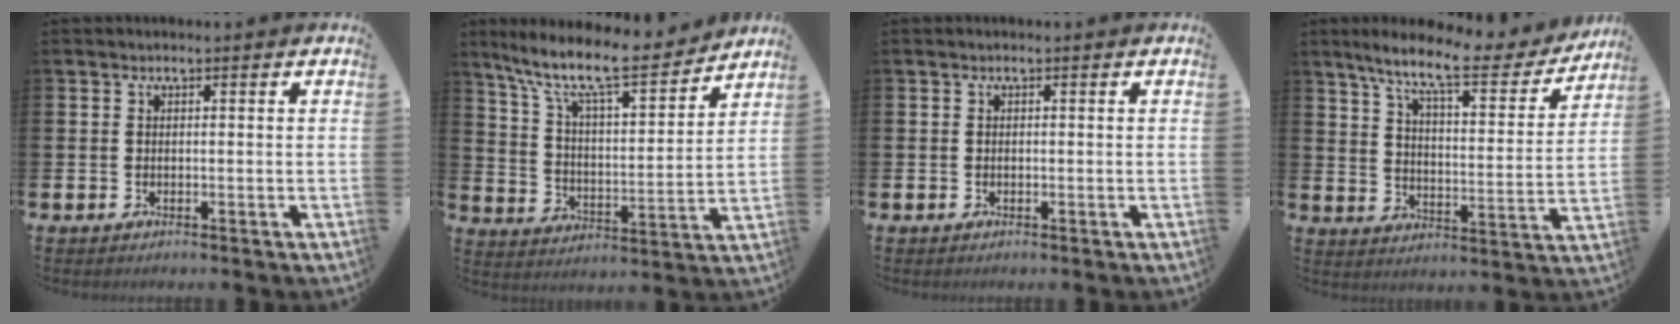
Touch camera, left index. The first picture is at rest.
{"total": 10.8, "force": [9.3, 1.9, 5.2], "torque": [-0.128, -0.062, 0.154]}
{"total": 0.0}
{"total": 10.4, "force": [8.5, 2.1, 5.7], "torque": [-0.132, -0.047, 0.138]}